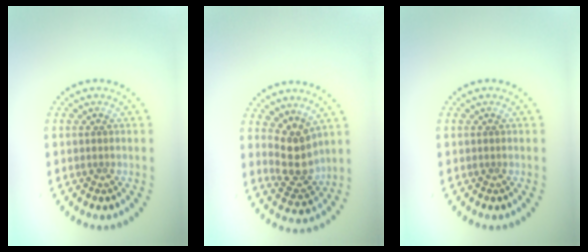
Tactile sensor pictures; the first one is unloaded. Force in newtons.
{"total": 3.6, "press": 3.2, "slide": 1.7}
{"total": 0.0}